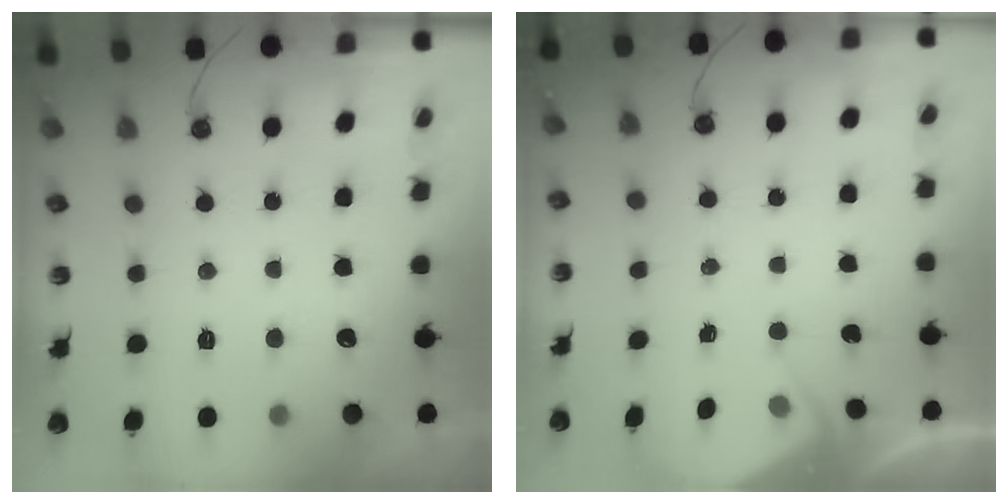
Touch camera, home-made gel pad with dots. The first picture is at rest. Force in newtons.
{"total": 2.1, "press": 2.1, "slide": 0.3}